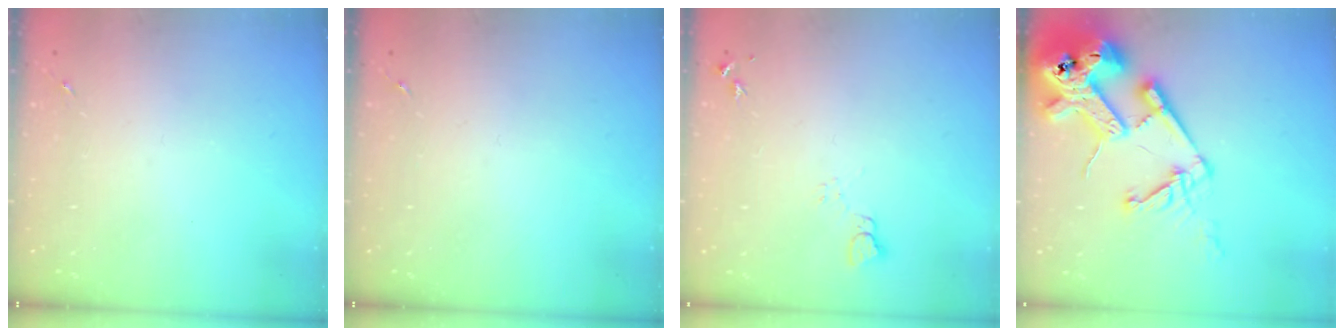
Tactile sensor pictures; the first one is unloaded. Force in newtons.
{"total": 0.0}
{"total": 3.7, "press": 3.7, "slide": 0.4}
{"total": 21.7, "press": 21.5, "slide": 2.7}